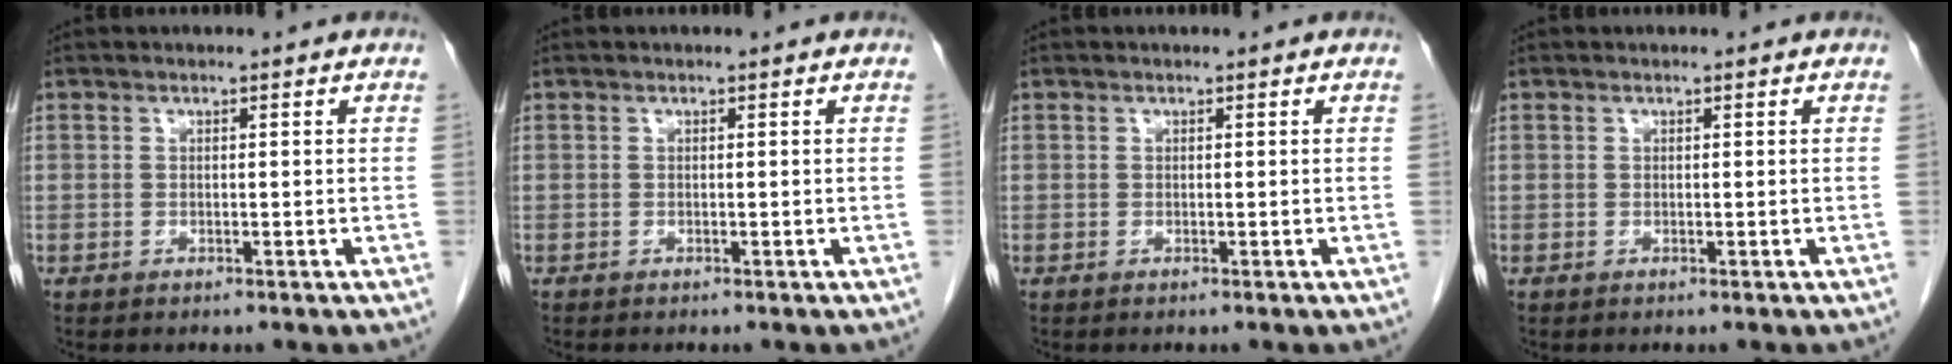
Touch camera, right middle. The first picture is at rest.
{"total": 0.0}
{"total": 0.0}
{"total": 0.0}